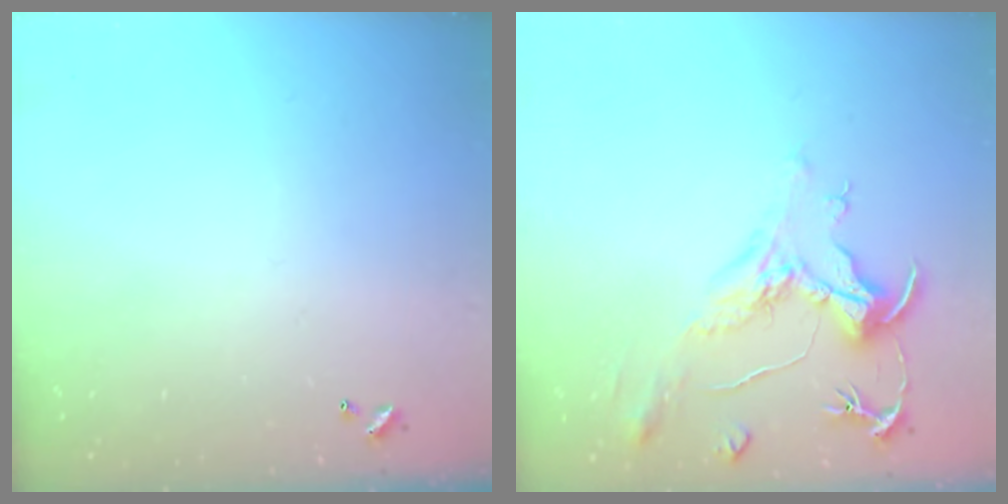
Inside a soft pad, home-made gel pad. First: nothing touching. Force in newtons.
{"total": 2.3, "press": 1.8, "slide": 1.3}